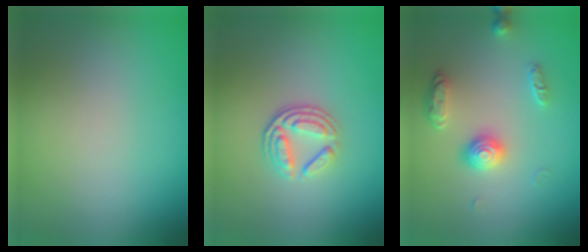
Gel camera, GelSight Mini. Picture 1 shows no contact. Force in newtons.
{"total": 3.6, "press": 2.6, "slide": 2.6}
{"total": 2.6, "press": 2.2, "slide": 1.5}